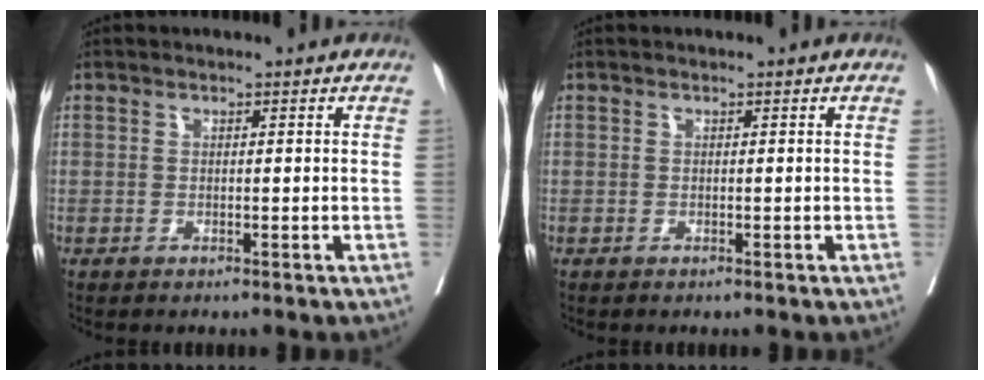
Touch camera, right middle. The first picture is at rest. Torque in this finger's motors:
{"motor_torque": [0.00, 0.00, 0.00, 0.00]}